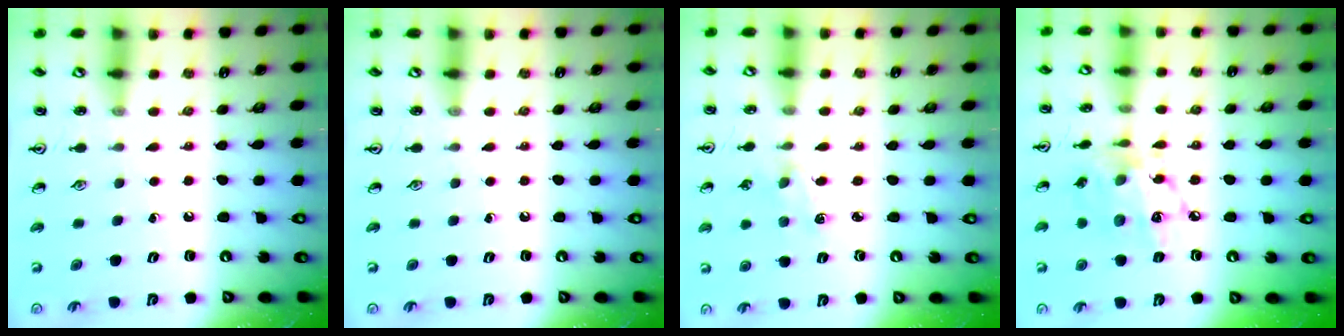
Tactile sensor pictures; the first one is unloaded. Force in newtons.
{"total": 0.0}
{"total": 1.2, "press": 1.2, "slide": 0.2}
{"total": 14.4, "press": 14.4, "slide": 1.2}